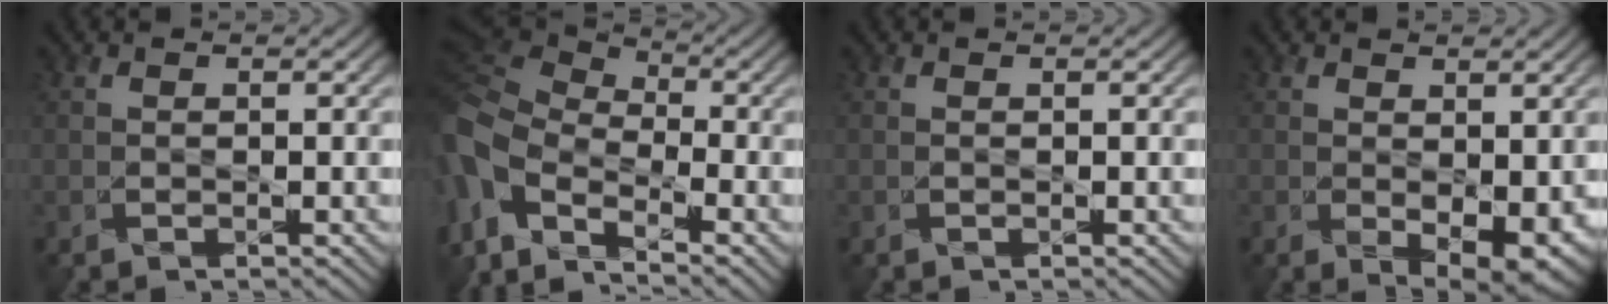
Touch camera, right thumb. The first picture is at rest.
{"total": 12.9, "force": [-4.4, 7.2, 9.8], "torque": [-0.278, -0.018, -0.074]}
{"total": 0.0}
{"total": 5.1, "force": [-0.5, 2.7, 4.3], "torque": [-0.074, -0.023, 0.006]}